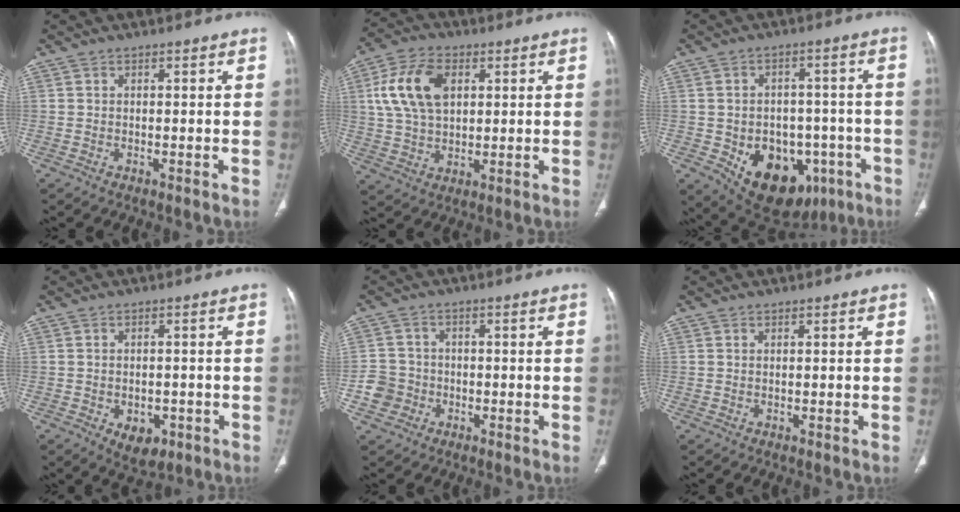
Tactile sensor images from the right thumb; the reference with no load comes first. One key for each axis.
{"total": 12.8, "fx": 3.4, "fy": 8.1, "fz": 9.3, "tx": -0.172, "ty": 0.006, "tz": 0.064}
{"total": 17.8, "fx": -6.4, "fy": 12.4, "fz": 11.0, "tx": -0.133, "ty": 0.024, "tz": -0.070}
{"total": 5.6, "fx": -2.1, "fy": 3.7, "fz": 3.6, "tx": -0.037, "ty": 0.007, "tz": -0.016}
{"total": 4.8, "fx": -1.6, "fy": 4.5, "fz": 0.7, "tx": 0.006, "ty": 0.018, "tz": -0.033}
{"total": 0.0}